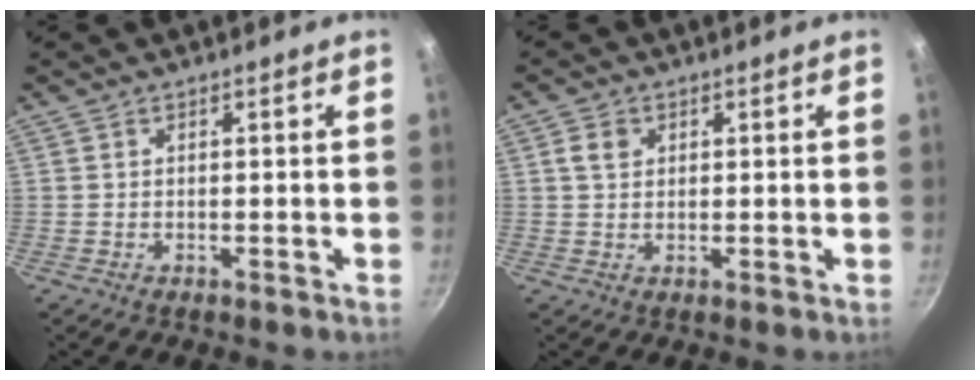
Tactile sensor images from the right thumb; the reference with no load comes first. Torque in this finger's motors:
{"motor_torque": [0.25, 0.10, 0.64, 0.10, 0.16]}